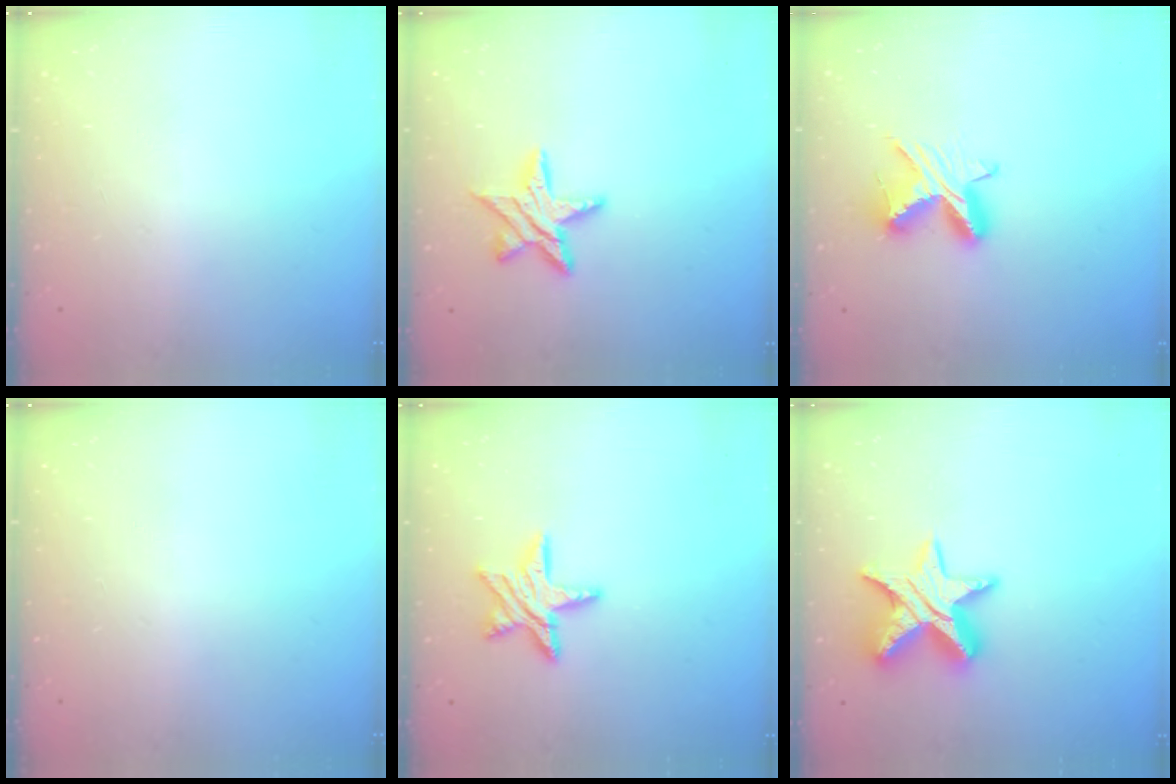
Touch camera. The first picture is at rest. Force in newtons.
{"total": 11.5, "press": 11.4, "slide": 0.7}
{"total": 9.2, "press": 9.2, "slide": 0.4}
{"total": 0.0}
{"total": 11.2, "press": 11.2, "slide": 0.8}
{"total": 12.0, "press": 11.9, "slide": 1.1}